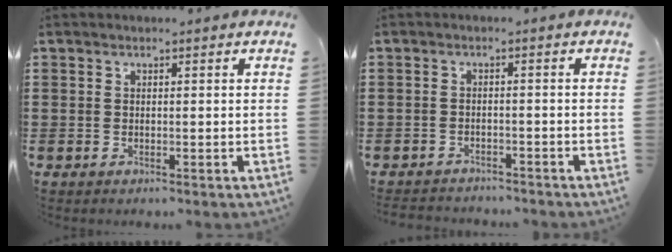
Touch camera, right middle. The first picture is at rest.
{"total": 2.1, "force": [-2.1, 0.2, -0.1], "torque": [-0.006, -0.001, -0.047]}